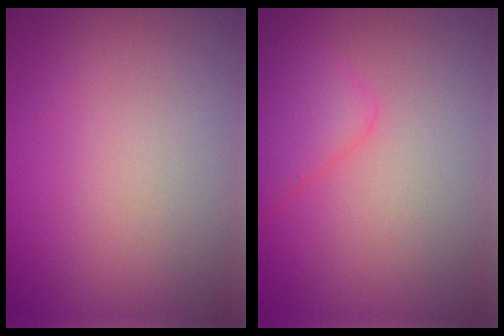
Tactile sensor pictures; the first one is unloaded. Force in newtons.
{"total": 3.1, "press": 3.1, "slide": 0.1}